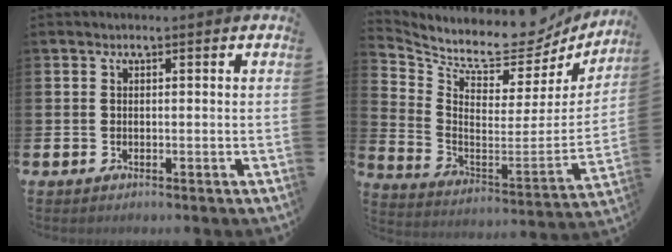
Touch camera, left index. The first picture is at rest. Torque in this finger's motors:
{"motor_torque": [1.05, -1.09, 0.21, 0.12]}